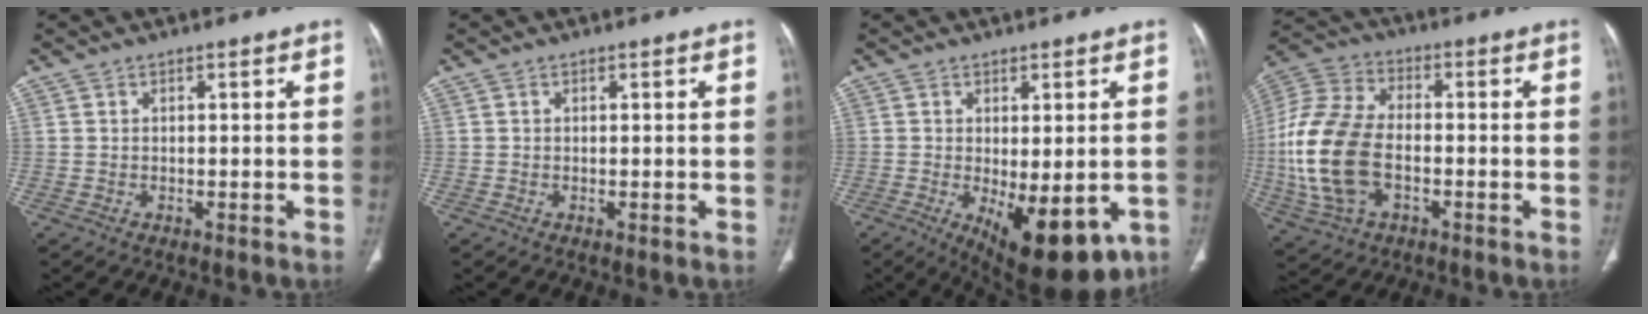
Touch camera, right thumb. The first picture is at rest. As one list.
[{"total": 0.0}, {"total": 14.1, "force": [-4.9, 6.0, 11.8], "torque": [-0.150, -0.016, -0.051]}, {"total": 18.2, "force": [-3.0, 11.2, 14.1], "torque": [-0.311, 0.015, -0.053]}]